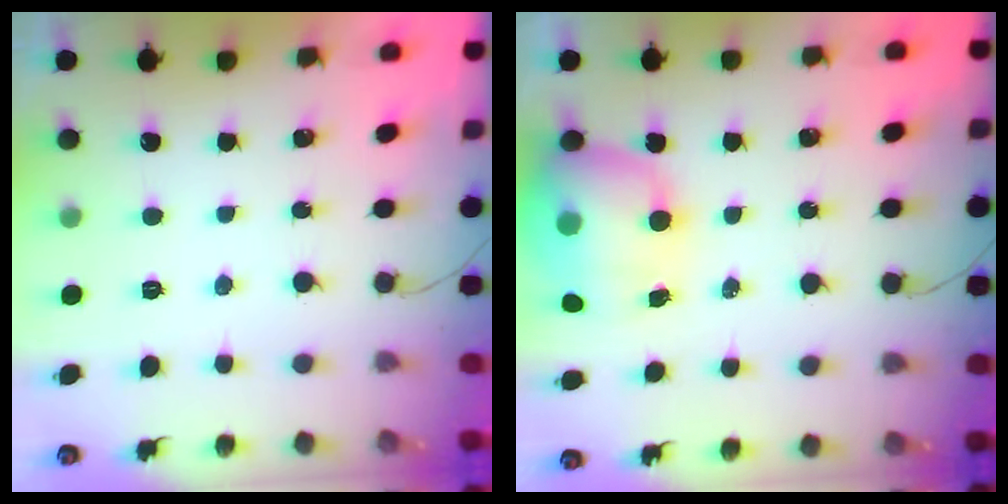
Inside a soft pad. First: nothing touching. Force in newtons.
{"total": 13.8, "press": 13.4, "slide": 3.4}